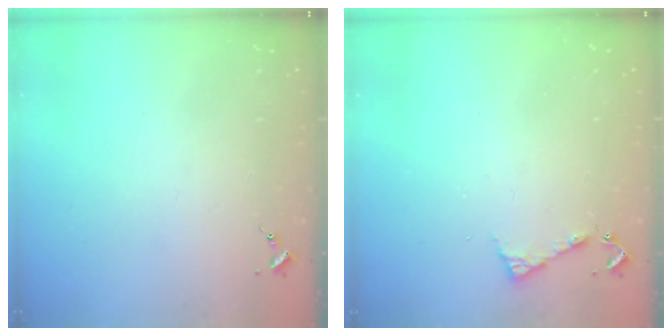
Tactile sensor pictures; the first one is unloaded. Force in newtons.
{"total": 4.9, "press": 4.8, "slide": 0.5}